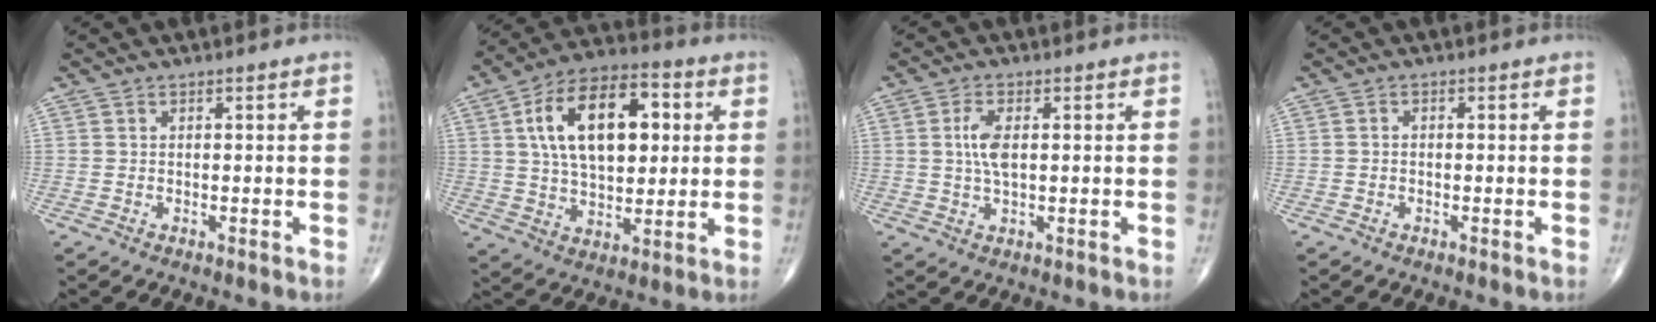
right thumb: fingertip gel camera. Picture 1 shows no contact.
{"total": 19.6, "force": [4.6, 10.9, 15.6], "torque": [-0.233, 0.009, 0.073]}
{"total": 5.0, "force": [0.7, 2.2, 4.4], "torque": [-0.096, 0.000, 0.014]}
{"total": 0.6, "force": [-0.2, 0.4, 0.4], "torque": [-0.004, 0.001, -0.008]}